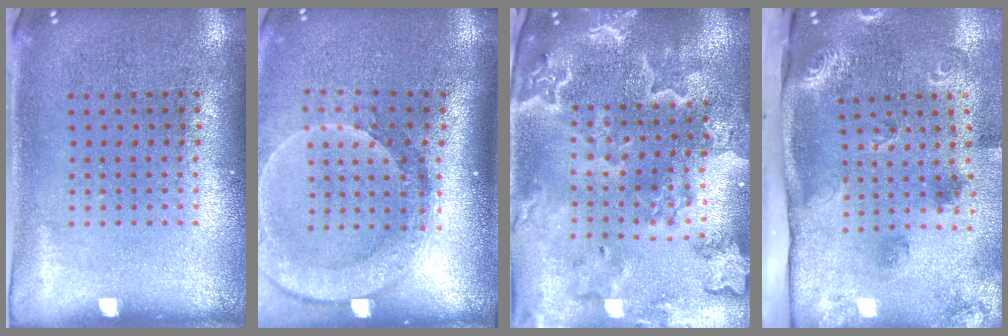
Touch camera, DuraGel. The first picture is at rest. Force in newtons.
{"total": 2.6, "press": 2.0, "slide": 1.7}
{"total": 3.8, "press": 3.3, "slide": 2.0}
{"total": 2.3, "press": 1.8, "slide": 1.5}